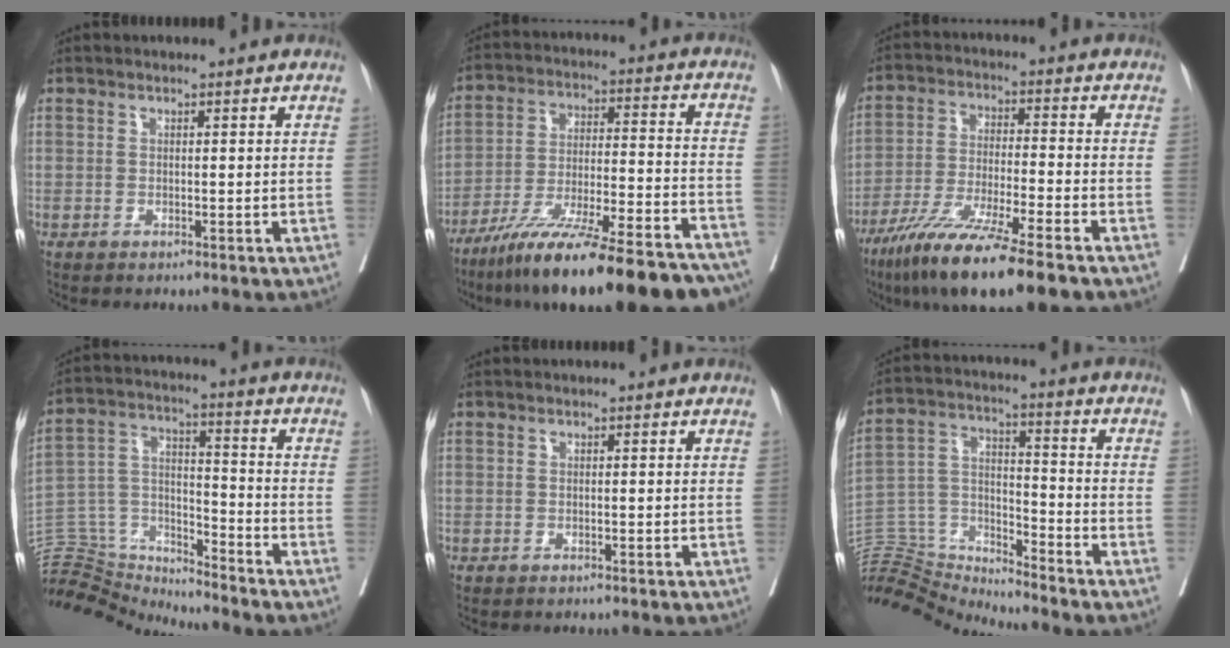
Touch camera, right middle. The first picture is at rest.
{"total": 26.2, "force": [-21.2, 3.0, 15.1], "torque": [-0.180, -0.014, -0.328]}
{"total": 14.7, "force": [-10.2, 0.2, 10.6], "torque": [-0.198, -0.048, -0.180]}
{"total": 11.3, "force": [-11.0, 2.2, 0.3], "torque": [-0.015, 0.068, -0.204]}
{"total": 1.3, "force": [-1.2, 0.4, 0.4], "torque": [-0.012, -0.003, -0.016]}
{"total": 14.8, "force": [-14.8, 0.3, 1.5], "torque": [-0.039, 0.051, -0.272]}